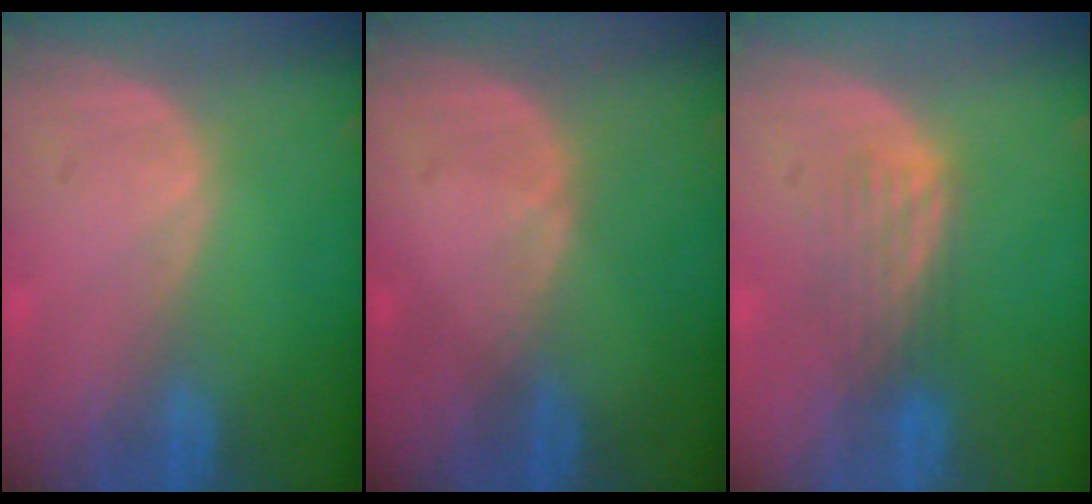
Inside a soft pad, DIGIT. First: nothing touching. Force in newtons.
{"total": 0.7, "press": 0.5, "slide": 0.5}
{"total": 4.2, "press": 3.6, "slide": 2.2}